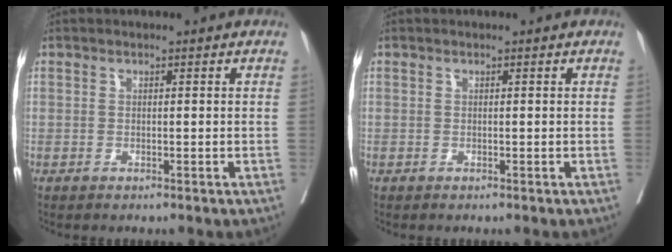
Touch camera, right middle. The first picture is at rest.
{"total": 0.0}